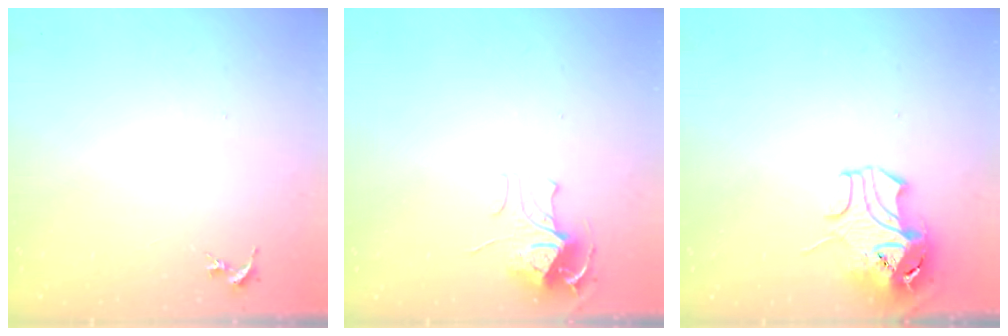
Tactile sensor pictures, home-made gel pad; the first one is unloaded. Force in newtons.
{"total": 8.8, "press": 8.8, "slide": 0.7}
{"total": 9.8, "press": 9.7, "slide": 1.6}